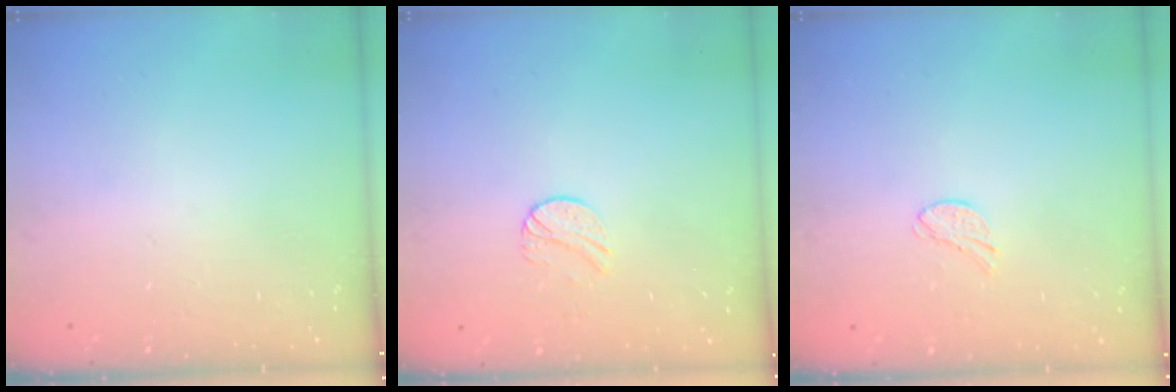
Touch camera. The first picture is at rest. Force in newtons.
{"total": 6.9, "press": 6.9, "slide": 0.7}
{"total": 5.7, "press": 5.7, "slide": 0.5}